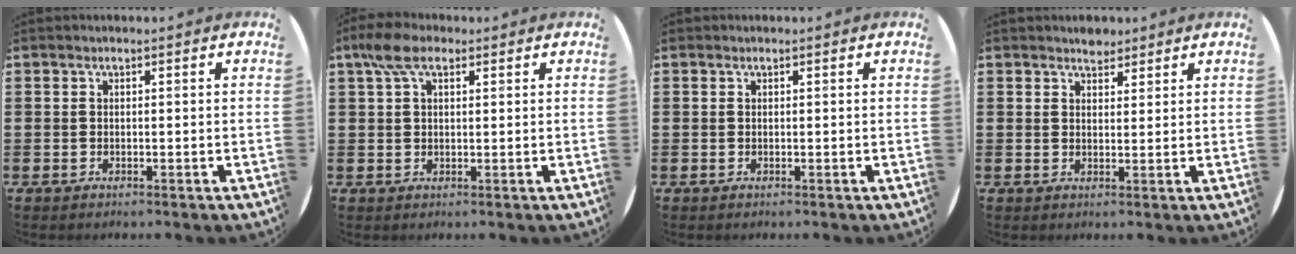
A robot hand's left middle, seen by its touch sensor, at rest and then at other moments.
{"total": 5.0, "force": [2.9, 2.5, 3.2], "torque": [-0.071, 0.012, 0.052]}
{"total": 0.0}
{"total": 2.0, "force": [1.9, 0.7, 0.1], "torque": [0.004, 0.003, 0.034]}